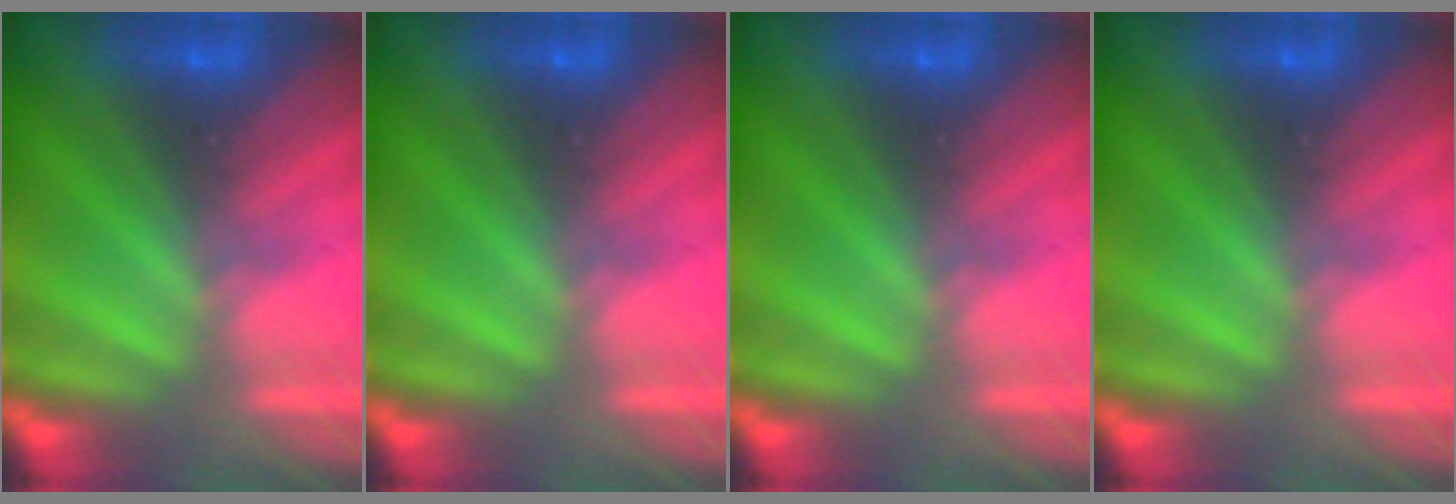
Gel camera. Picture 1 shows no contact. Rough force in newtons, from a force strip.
{"total": 0.0}
{"total": 0.0}
{"total": 0.0}